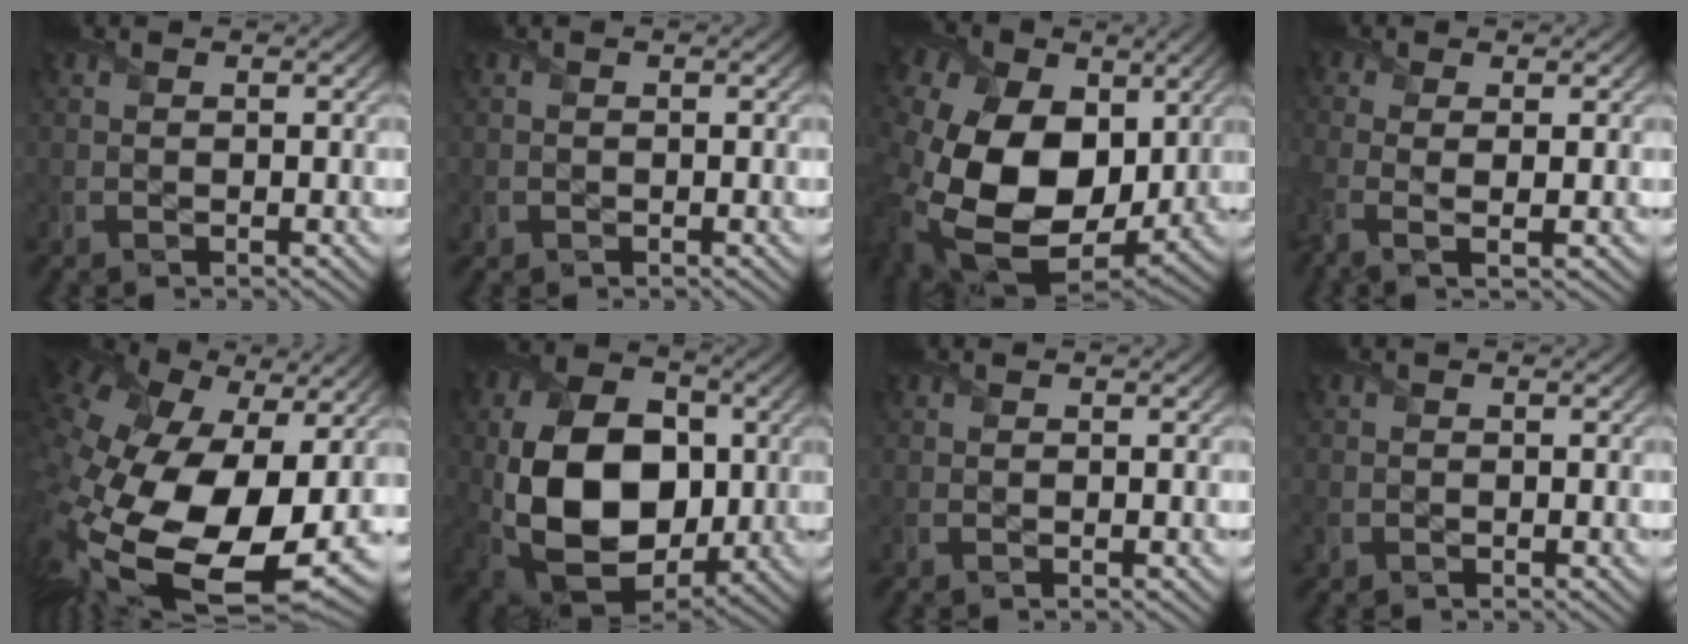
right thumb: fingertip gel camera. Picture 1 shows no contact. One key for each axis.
{"total": 0.9, "fx": -0.3, "fy": 0.8, "fz": 0.1, "tx": 0.002, "ty": -0.006, "tz": -0.009}
{"total": 22.2, "fx": 0.0, "fy": 16.1, "fz": 15.3, "tx": -0.351, "ty": -0.049, "tz": 0.021}
{"total": 3.9, "fx": -0.6, "fy": 1.3, "fz": 3.7, "tx": -0.085, "ty": -0.012, "tz": -0.012}
{"total": 21.6, "fx": -1.8, "fy": 13.1, "fz": 17.1, "tx": -0.383, "ty": -0.077, "tz": 0.010}
{"total": 18.5, "fx": -1.0, "fy": 12.8, "fz": 13.3, "tx": -0.256, "ty": -0.021, "tz": -0.010}
{"total": 0.0}
{"total": 1.3, "fx": -0.6, "fy": 1.1, "fz": 0.3, "tx": -0.007, "ty": -0.007, "tz": -0.016}